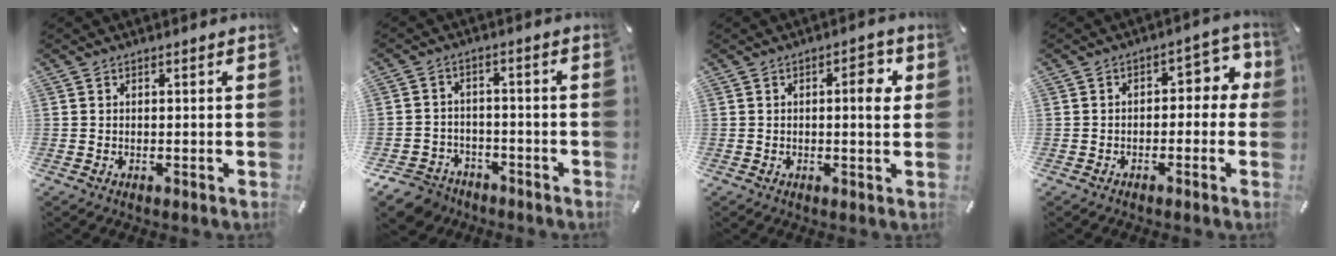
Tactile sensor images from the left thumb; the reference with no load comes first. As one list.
[{"total": 5.9, "force": [-4.1, 4.0, 1.3], "torque": [-0.035, 0.022, -0.082]}, {"total": 5.3, "force": [1.1, 1.8, 4.9], "torque": [-0.056, -0.007, 0.007]}, {"total": 6.3, "force": [0.1, 4.0, 4.9], "torque": [-0.063, -0.005, -0.008]}]